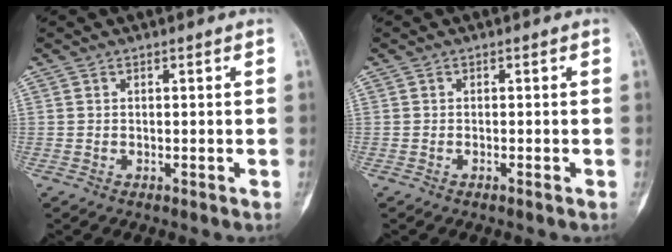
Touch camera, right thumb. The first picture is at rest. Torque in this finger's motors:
{"motor_torque": [0.12, -0.11, 0.10, -0.03, 0.08]}